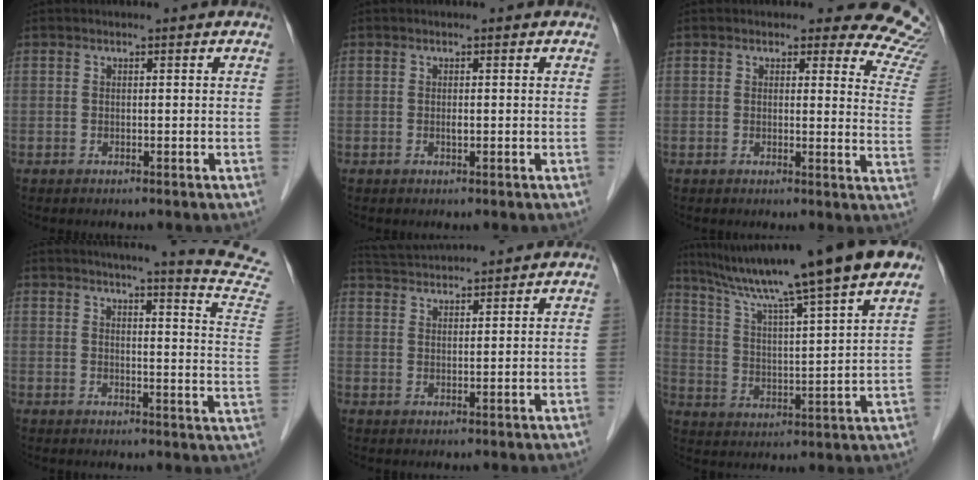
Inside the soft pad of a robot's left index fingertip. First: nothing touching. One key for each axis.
{"total": 0.6, "fx": -0.1, "fy": 0.2, "fz": 0.5, "tx": -0.011, "ty": -0.001, "tz": -0.001}
{"total": 11.9, "fx": 11.4, "fy": 2.9, "fz": 2.1, "tx": 0.022, "ty": -0.098, "tz": 0.073}
{"total": 16.9, "fx": 15.3, "fy": -1.3, "fz": 7.0, "tx": -0.089, "ty": -0.092, "tz": 0.157}
{"total": 7.8, "fx": 7.6, "fy": -0.3, "fz": 1.7, "tx": -0.040, "ty": 0.031, "tz": 0.123}
{"total": 21.3, "fx": 16.5, "fy": -0.7, "fz": 13.4, "tx": -0.212, "ty": 0.010, "tz": 0.246}